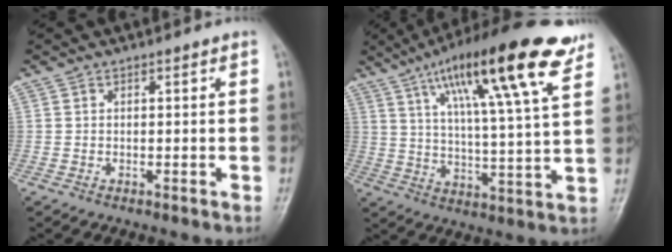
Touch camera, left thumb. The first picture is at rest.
{"total": 21.6, "force": [12.3, 3.6, 17.4], "torque": [-0.265, -0.031, 0.195]}